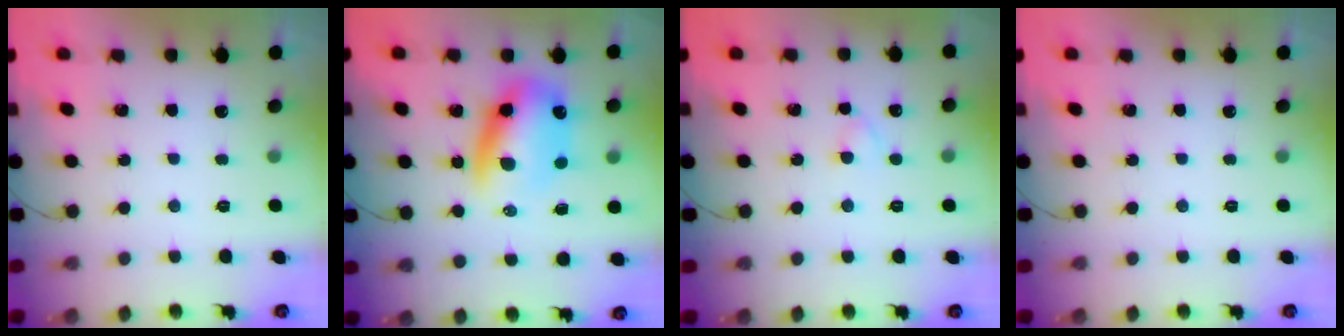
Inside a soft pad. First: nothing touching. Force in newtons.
{"total": 11.2, "press": 10.8, "slide": 2.9}
{"total": 2.2, "press": 1.9, "slide": 1.1}
{"total": 0.0}